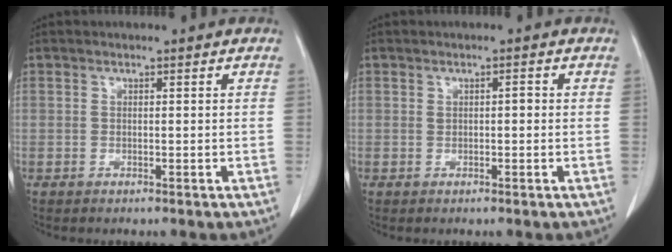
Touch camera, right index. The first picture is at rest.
{"total": 1.2, "force": [0.2, 0.5, 1.0], "torque": [-0.020, 0.007, 0.006]}